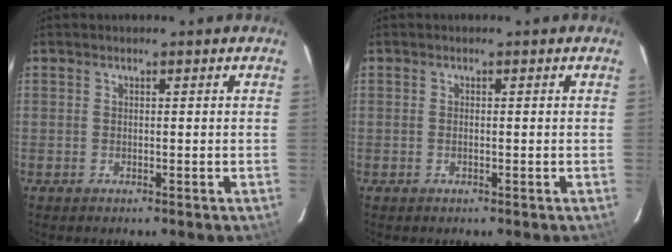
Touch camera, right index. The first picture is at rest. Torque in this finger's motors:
{"motor_torque": [-0.01, -0.07, -0.03, -0.01]}